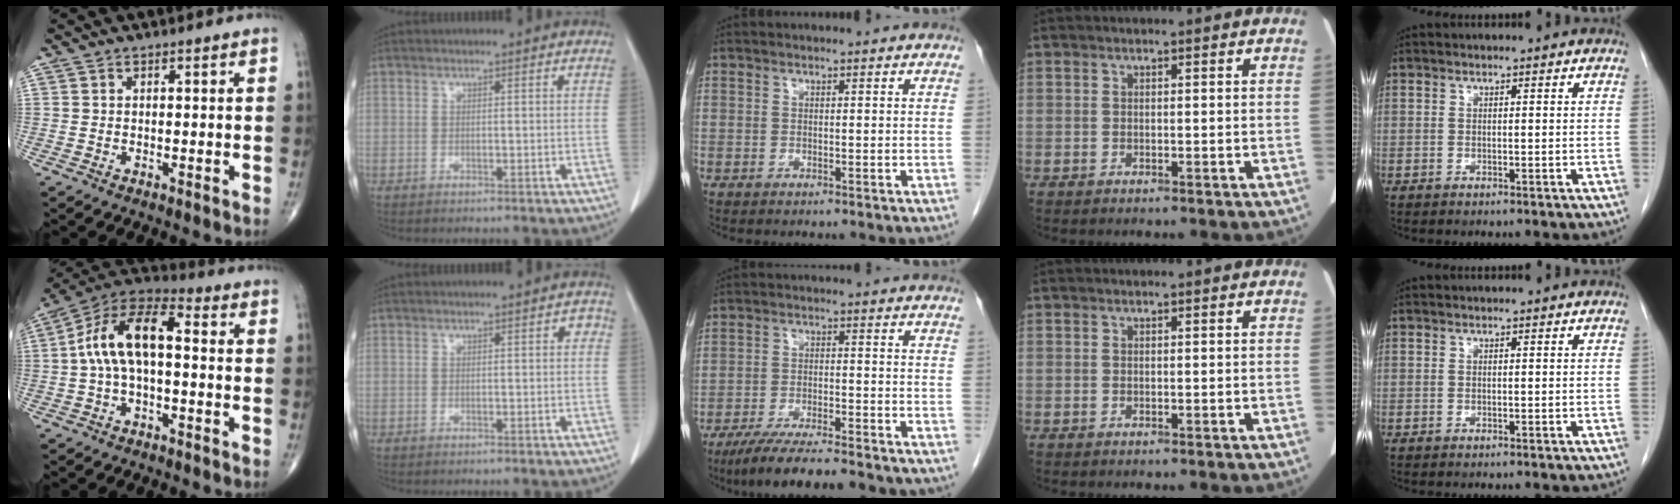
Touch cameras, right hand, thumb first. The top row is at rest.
{"thumb": {"total": 13.1, "force": [0.2, 6.4, 11.4], "torque": [-0.211, 0.047, -0.010]}, "index": {"total": 1.7, "force": [0.0, 0.8, 1.5], "torque": [-0.013, 0.013, -0.004]}, "middle": {"total": 13.1, "force": [-11.0, 1.9, 7.0], "torque": [-0.111, -0.021, -0.167]}}